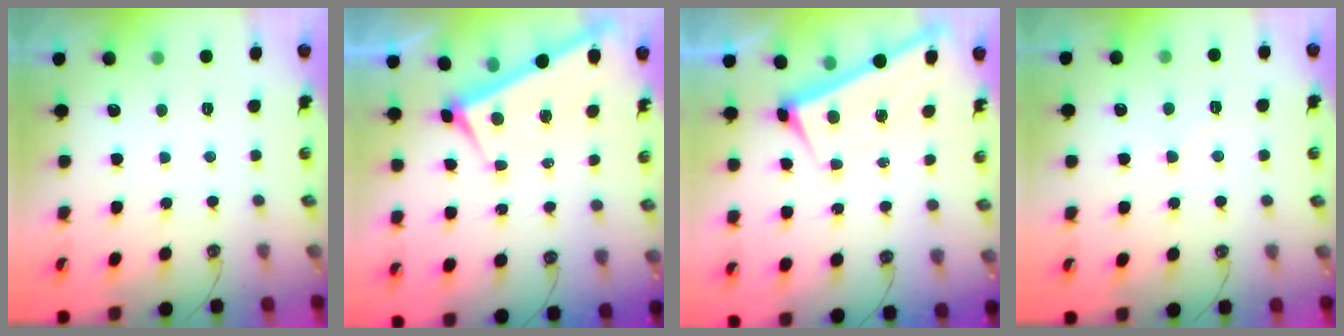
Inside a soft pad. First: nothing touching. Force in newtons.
{"total": 3.6, "press": 3.5, "slide": 0.5}
{"total": 1.2, "press": 1.2, "slide": 0.1}
{"total": 1.8, "press": 1.7, "slide": 0.5}